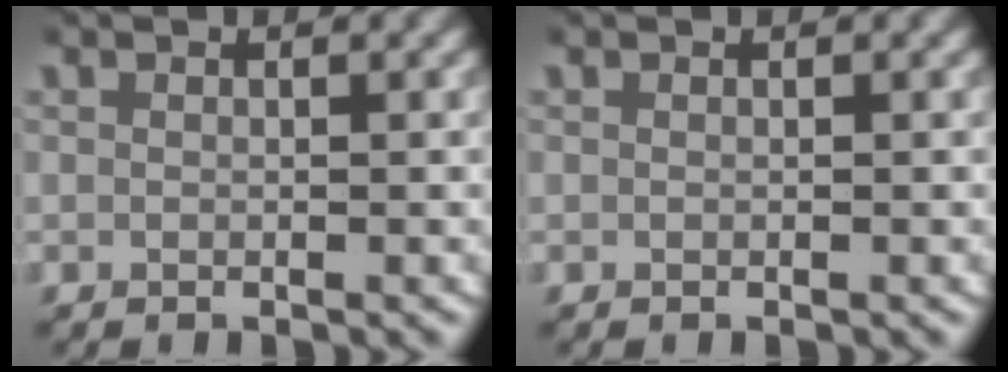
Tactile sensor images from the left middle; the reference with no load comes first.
{"total": 0.0}